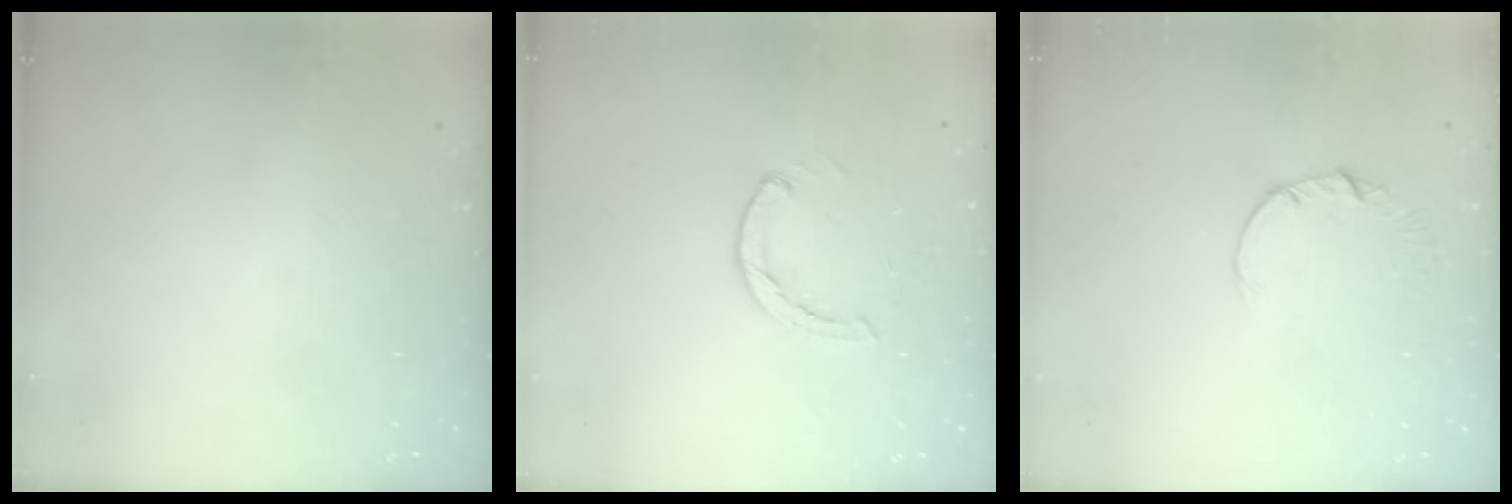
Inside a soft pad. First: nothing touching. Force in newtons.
{"total": 0.0}
{"total": 0.5, "press": 0.5, "slide": 0.1}